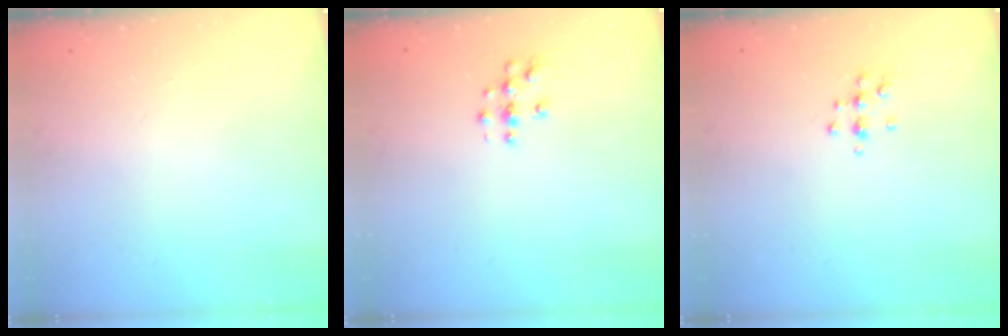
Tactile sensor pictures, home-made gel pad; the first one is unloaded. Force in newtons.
{"total": 3.8, "press": 3.8, "slide": 0.2}
{"total": 5.2, "press": 5.2, "slide": 0.9}